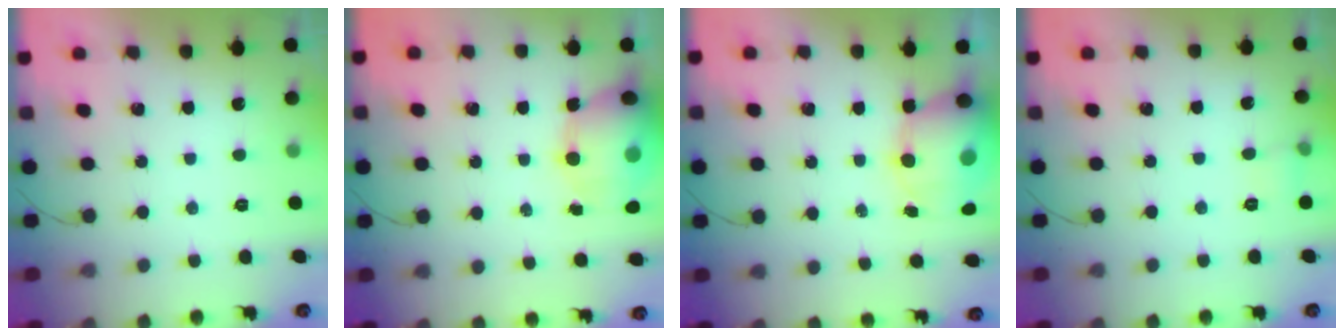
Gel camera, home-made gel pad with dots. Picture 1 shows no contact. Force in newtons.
{"total": 14.9, "press": 14.5, "slide": 3.7}
{"total": 13.2, "press": 12.8, "slide": 3.1}
{"total": 4.2, "press": 4.0, "slide": 1.5}